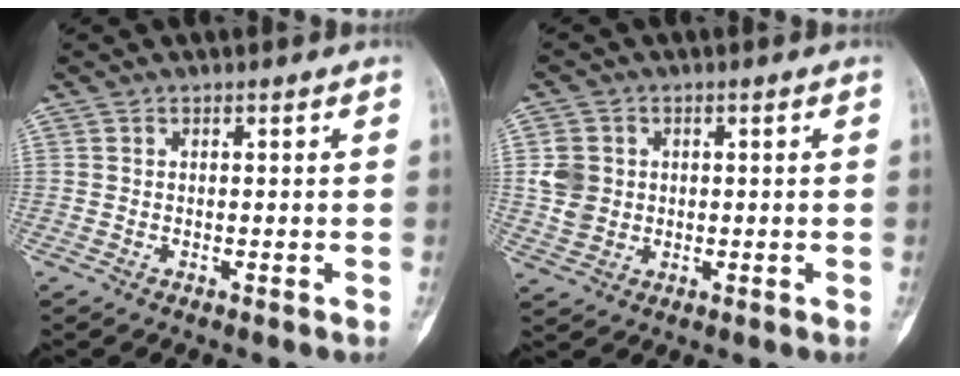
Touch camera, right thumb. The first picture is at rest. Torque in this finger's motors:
{"motor_torque": [-0.20, 0.10, 0.62, -0.16, 0.13]}